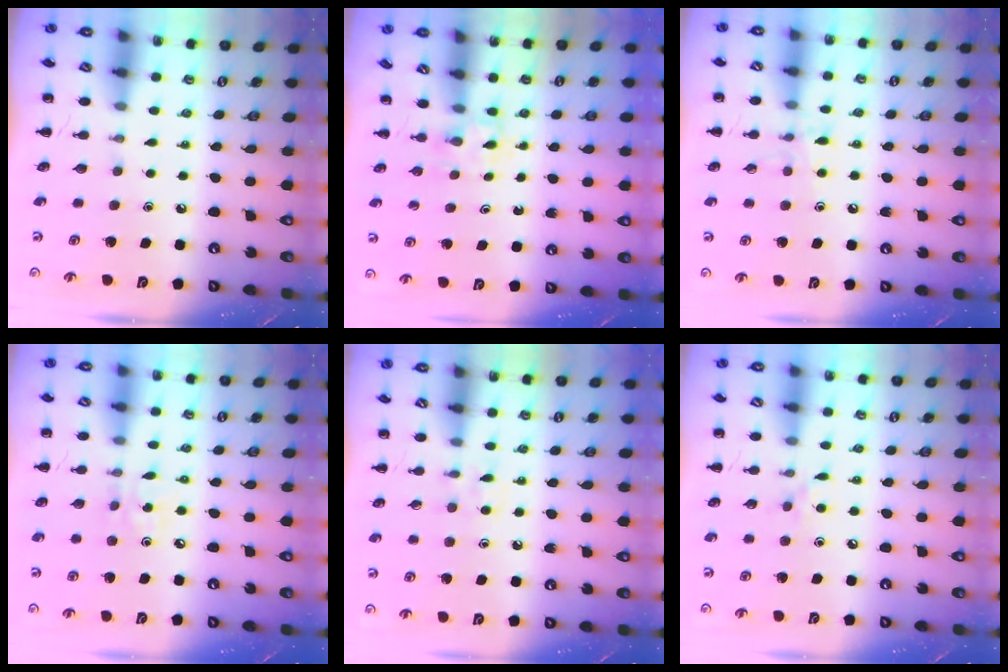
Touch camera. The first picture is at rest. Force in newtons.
{"total": 2.3, "press": 2.1, "slide": 0.9}
{"total": 7.5, "press": 7.4, "slide": 1.5}
{"total": 2.8, "press": 2.7, "slide": 0.9}
{"total": 4.2, "press": 3.9, "slide": 1.6}
{"total": 5.8, "press": 5.6, "slide": 1.3}